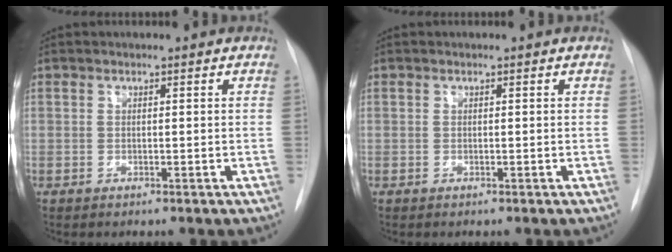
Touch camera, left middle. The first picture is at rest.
{"total": 0.0}